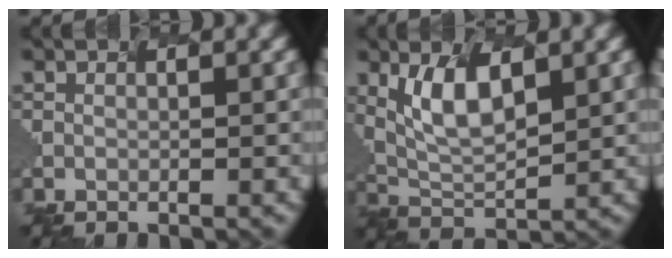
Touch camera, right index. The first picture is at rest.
{"total": 4.4, "force": [1.2, 2.0, 3.7], "torque": [-0.091, -0.007, 0.041]}